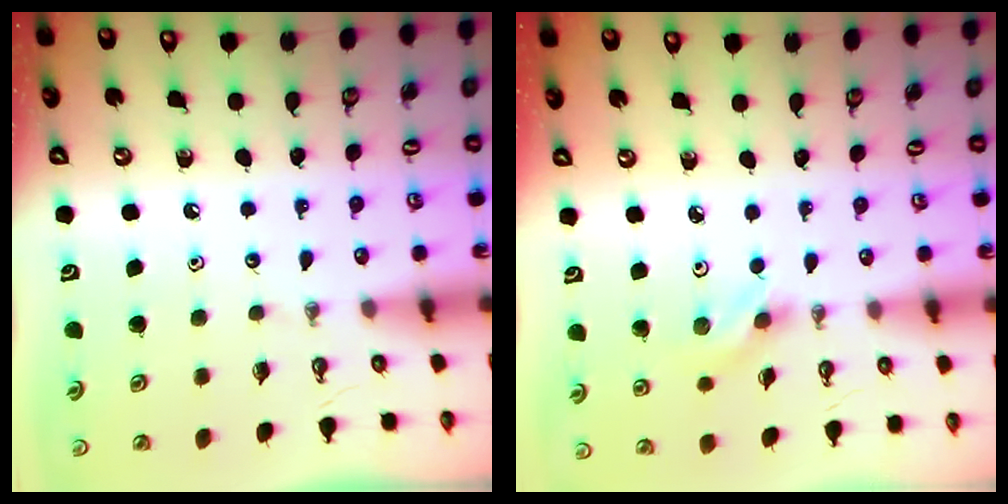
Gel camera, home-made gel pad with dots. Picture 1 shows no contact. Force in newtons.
{"total": 2.8, "press": 2.5, "slide": 1.3}